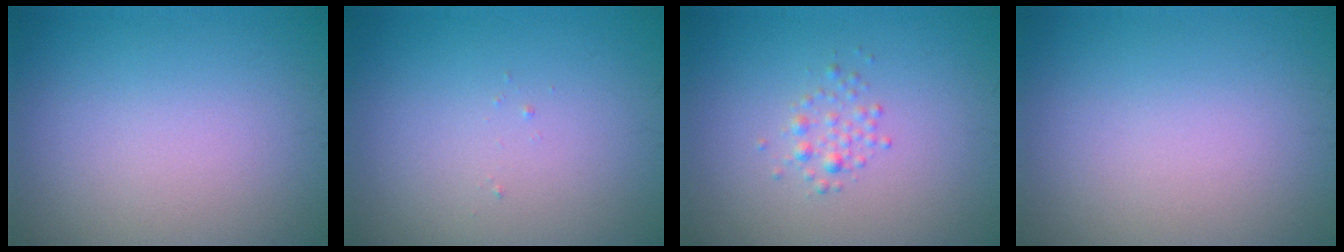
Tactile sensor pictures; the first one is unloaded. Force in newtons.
{"total": 0.0}
{"total": 1.2, "press": 1.2, "slide": 0.1}
{"total": 0.0}